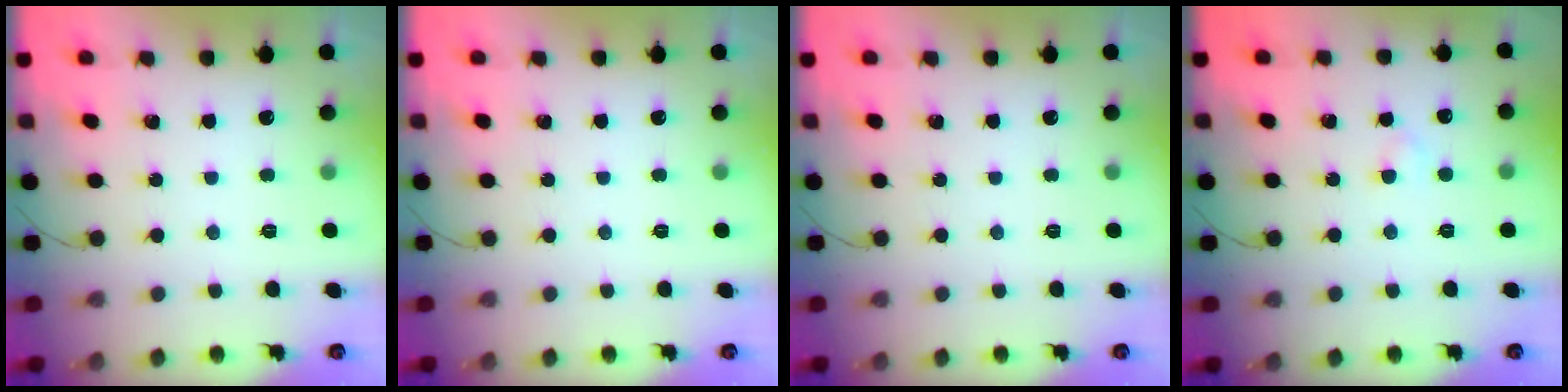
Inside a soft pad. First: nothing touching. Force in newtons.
{"total": 0.0}
{"total": 0.0}
{"total": 2.3, "press": 2.1, "slide": 1.0}